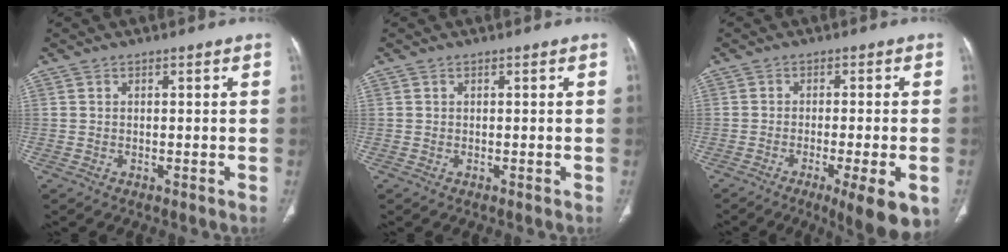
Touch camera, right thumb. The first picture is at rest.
{"total": 0.0}
{"total": 10.7, "force": [-5.1, 2.0, 9.2], "torque": [-0.118, -0.010, -0.071]}